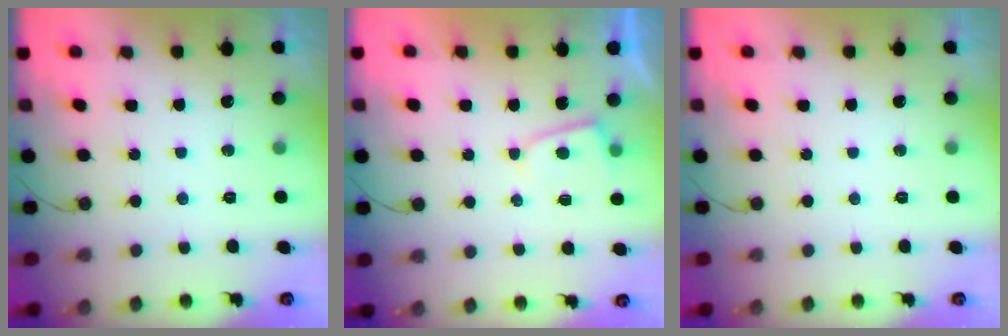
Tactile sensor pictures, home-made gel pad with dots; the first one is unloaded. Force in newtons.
{"total": 3.7, "press": 3.7, "slide": 0.3}
{"total": 0.0}